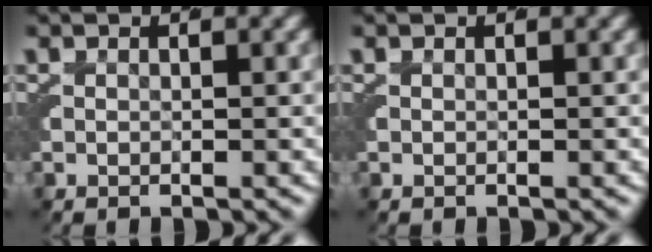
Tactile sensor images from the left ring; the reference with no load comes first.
{"total": 0.0}